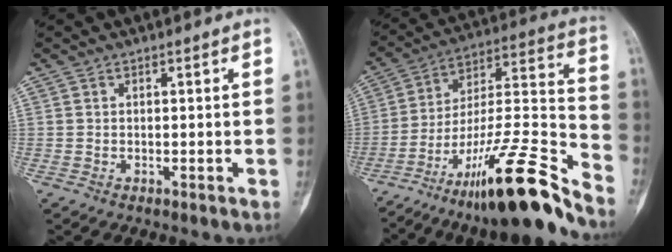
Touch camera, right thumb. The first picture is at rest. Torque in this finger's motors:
{"motor_torque": [3.05, 0.72, 1.62, -1.16, 0.51]}